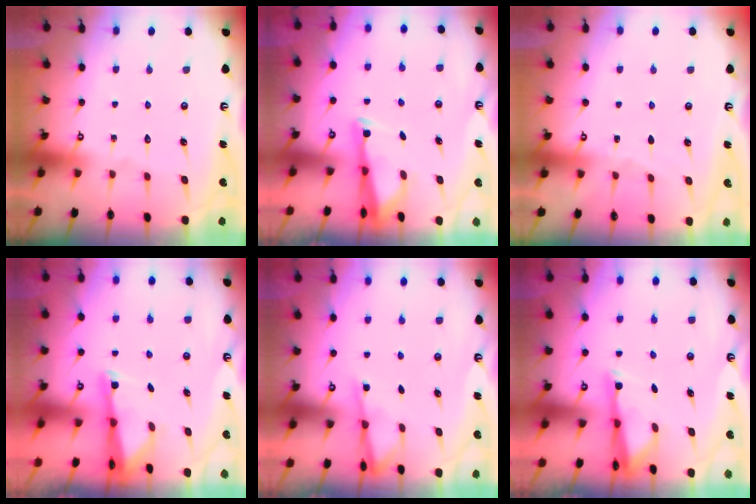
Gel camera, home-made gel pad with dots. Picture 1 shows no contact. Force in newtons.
{"total": 2.8, "press": 2.8, "slide": 0.6}
{"total": 2.5, "press": 2.5, "slide": 0.4}
{"total": 1.8, "press": 1.8, "slide": 0.4}
{"total": 2.9, "press": 2.9, "slide": 0.5}
{"total": 3.1, "press": 3.0, "slide": 0.6}